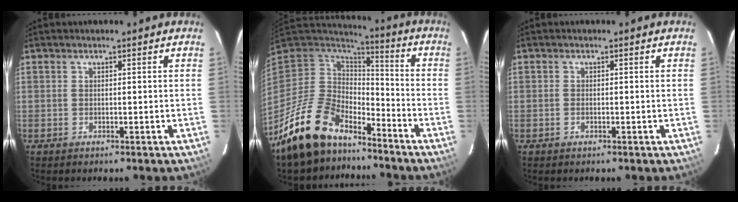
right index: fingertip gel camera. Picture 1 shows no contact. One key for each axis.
{"total": 16.8, "fx": -12.9, "fy": 7.9, "fz": 7.4, "tx": -0.167, "ty": -0.007, "tz": -0.225}
{"total": 0.6, "fx": -0.3, "fy": 0.3, "fz": 0.3, "tx": -0.008, "ty": -0.002, "tz": -0.005}